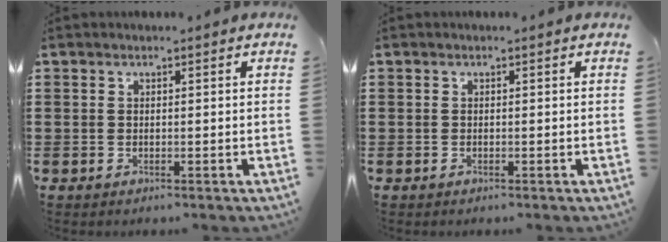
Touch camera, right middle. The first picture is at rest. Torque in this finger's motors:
{"motor_torque": [-0.29, 0.07, 0.13, -0.01]}